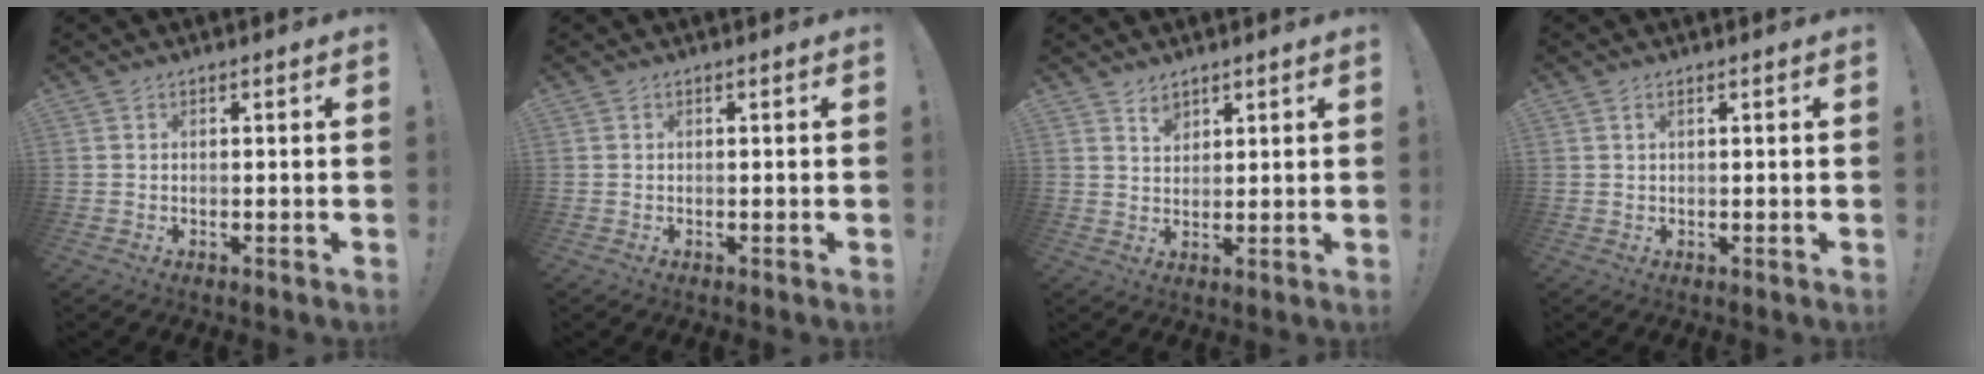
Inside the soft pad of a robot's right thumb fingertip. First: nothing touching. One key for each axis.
{"total": 0.0}
{"total": 3.6, "fx": 2.8, "fy": 2.0, "fz": 0.8, "tx": -0.008, "ty": -0.018, "tz": 0.052}
{"total": 1.2, "fx": 0.7, "fy": 0.5, "fz": 0.8, "tx": -0.008, "ty": -0.002, "tz": 0.012}